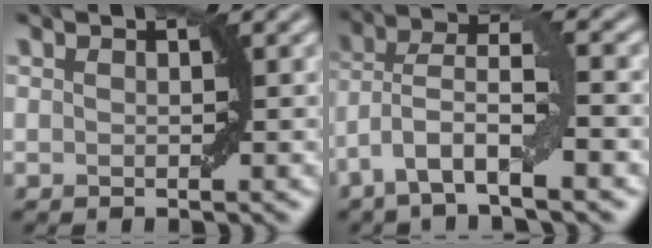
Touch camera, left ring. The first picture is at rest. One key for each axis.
{"total": 6.9, "fx": -3.1, "fy": 1.5, "fz": 5.9, "tx": -0.109, "ty": 0.008, "tz": -0.067}